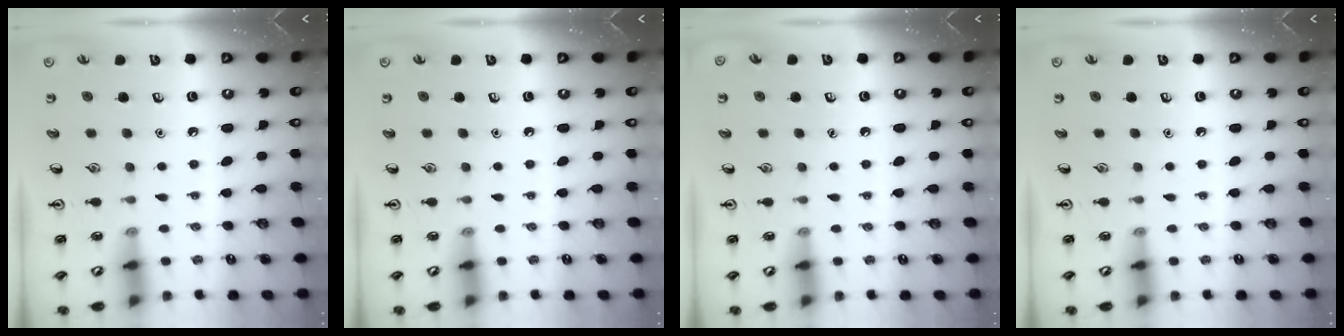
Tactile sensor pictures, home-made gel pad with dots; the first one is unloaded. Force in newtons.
{"total": 0.0}
{"total": 0.0}
{"total": 0.0}